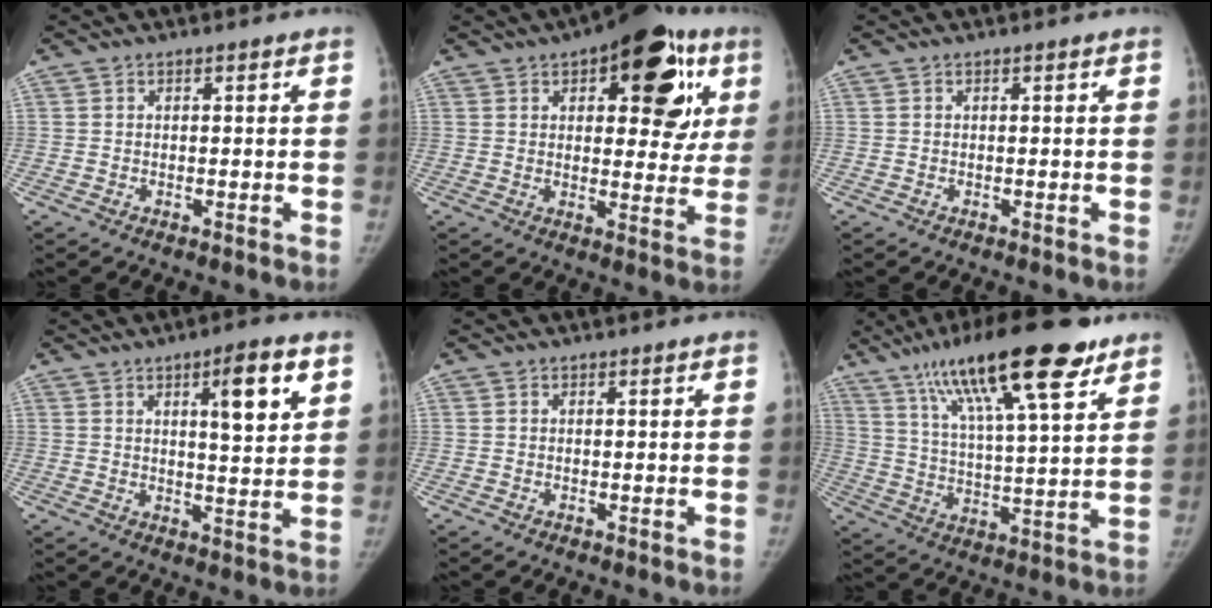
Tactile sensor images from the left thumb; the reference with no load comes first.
{"total": 19.8, "force": [8.1, 9.3, 15.4], "torque": [-0.143, -0.005, 0.101]}
{"total": 0.0}
{"total": 9.1, "force": [4.0, 2.0, 7.9], "torque": [-0.106, -0.021, 0.059]}
{"total": 0.0}
{"total": 21.3, "force": [12.7, 4.9, 16.4], "torque": [-0.264, -0.027, 0.215]}